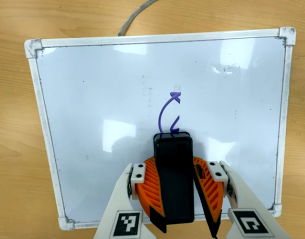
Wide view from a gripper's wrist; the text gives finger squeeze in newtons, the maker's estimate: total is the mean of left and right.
{"total": 10.4, "left": 11.1, "right": 9.8}